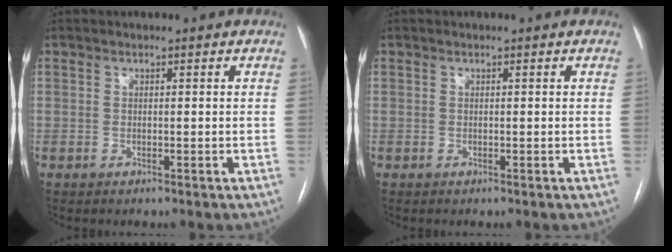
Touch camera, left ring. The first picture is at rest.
{"total": 0.0}